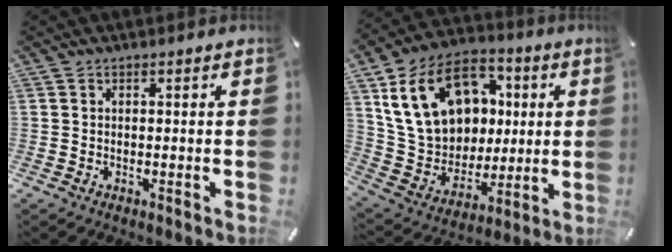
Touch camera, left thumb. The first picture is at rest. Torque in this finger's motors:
{"motor_torque": [2.51, 2.50, 1.49, -1.28, 0.69]}